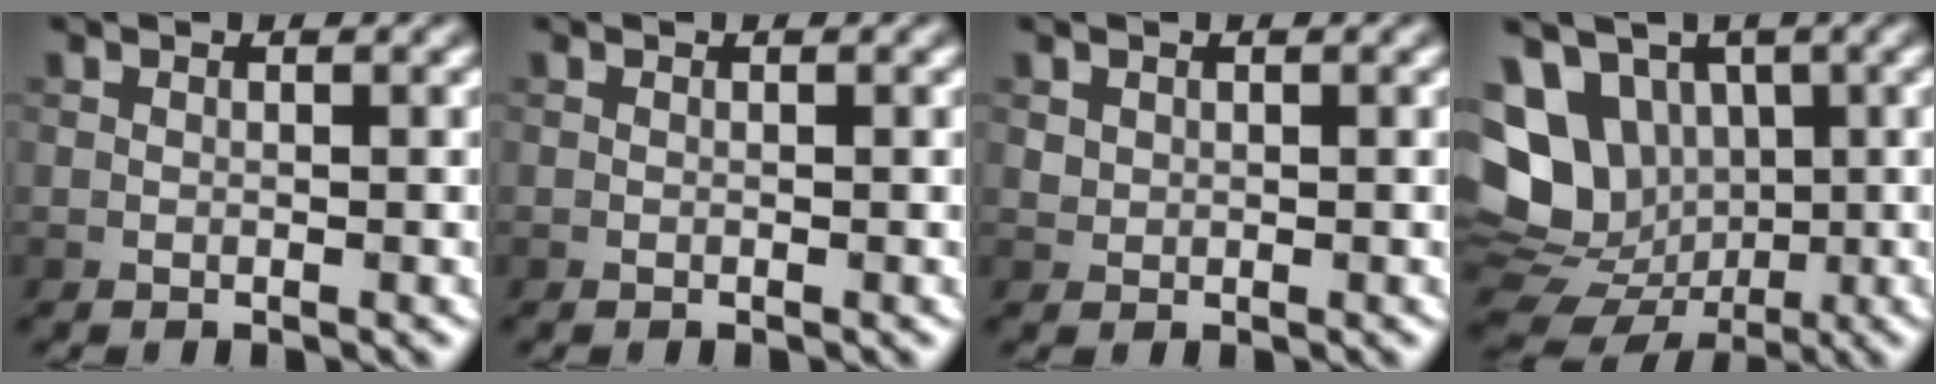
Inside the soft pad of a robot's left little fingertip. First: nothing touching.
{"total": 0.0}
{"total": 0.7, "force": [0.3, 0.6, 0.1], "torque": [-0.002, -0.004, 0.010]}
{"total": 10.2, "force": [0.5, 8.7, 5.3], "torque": [-0.106, -0.022, 0.014]}